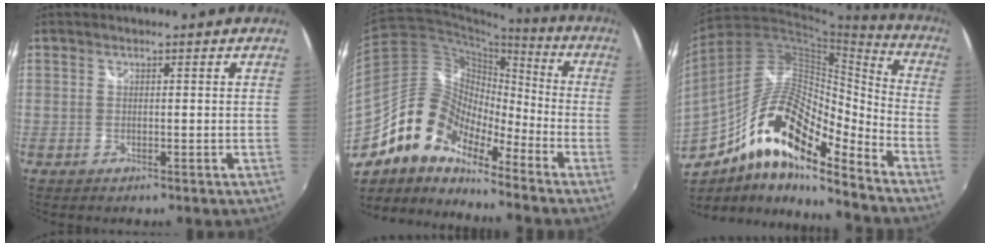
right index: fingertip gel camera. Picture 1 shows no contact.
{"total": 15.3, "force": [-10.5, 7.5, 8.2], "torque": [-0.147, 0.008, -0.218]}
{"total": 19.5, "force": [-11.8, 6.1, 14.3], "torque": [-0.253, -0.007, -0.227]}